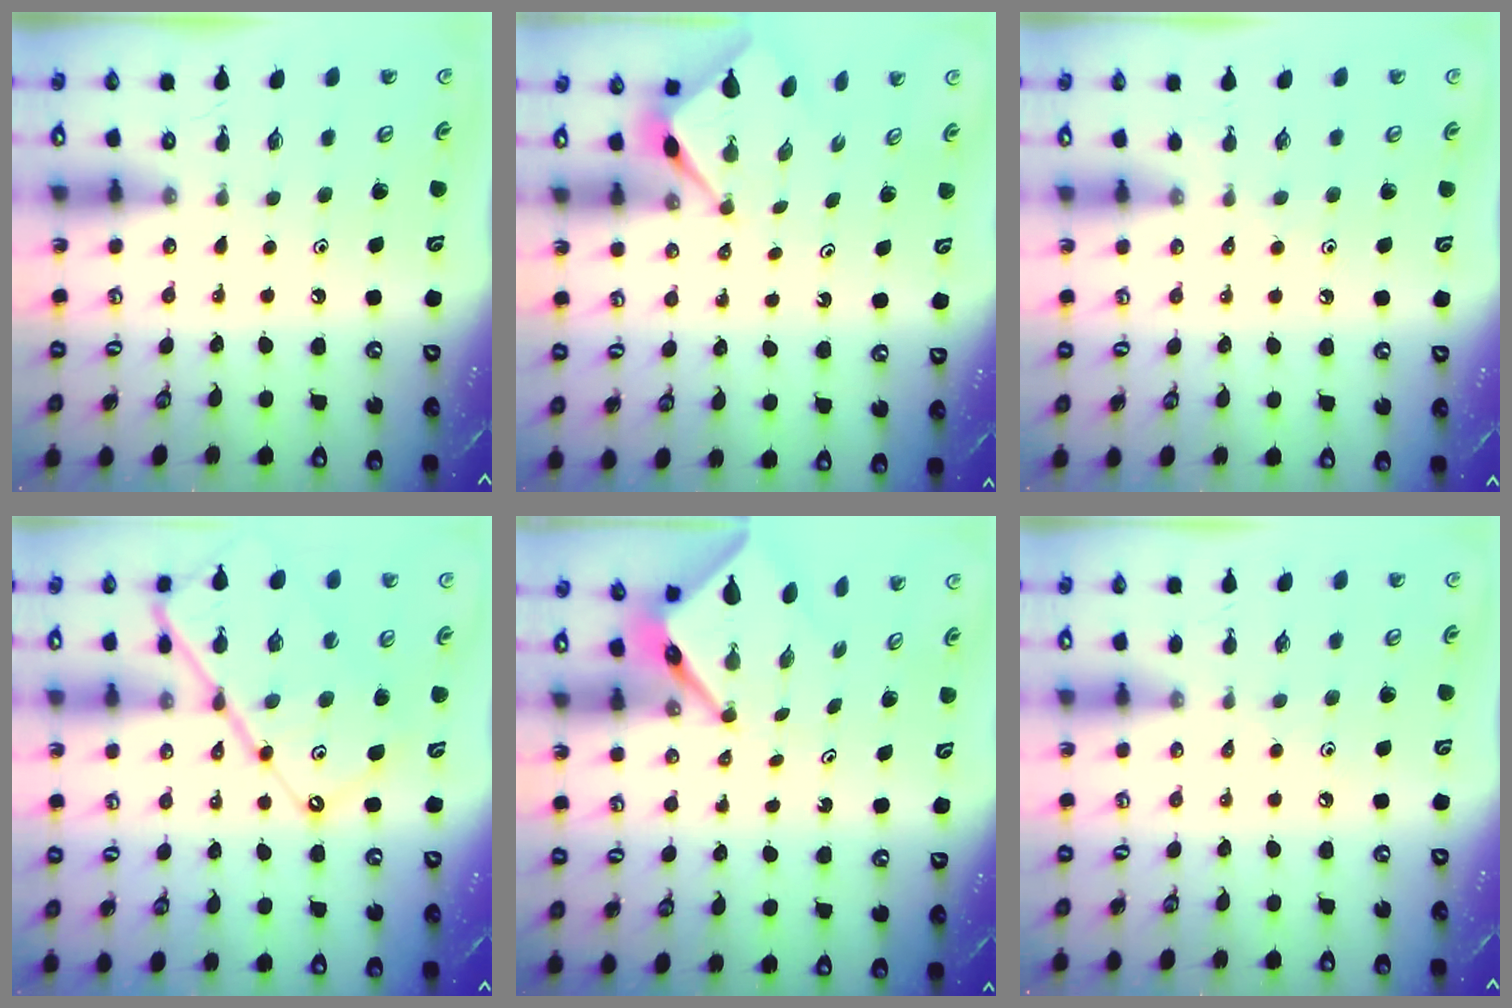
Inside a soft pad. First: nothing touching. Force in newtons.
{"total": 2.8, "press": 2.8, "slide": 0.2}
{"total": 2.3, "press": 2.3, "slide": 0.4}
{"total": 15.9, "press": 15.8, "slide": 1.7}
{"total": 4.3, "press": 4.3, "slide": 0.2}
{"total": 3.3, "press": 3.2, "slide": 0.4}